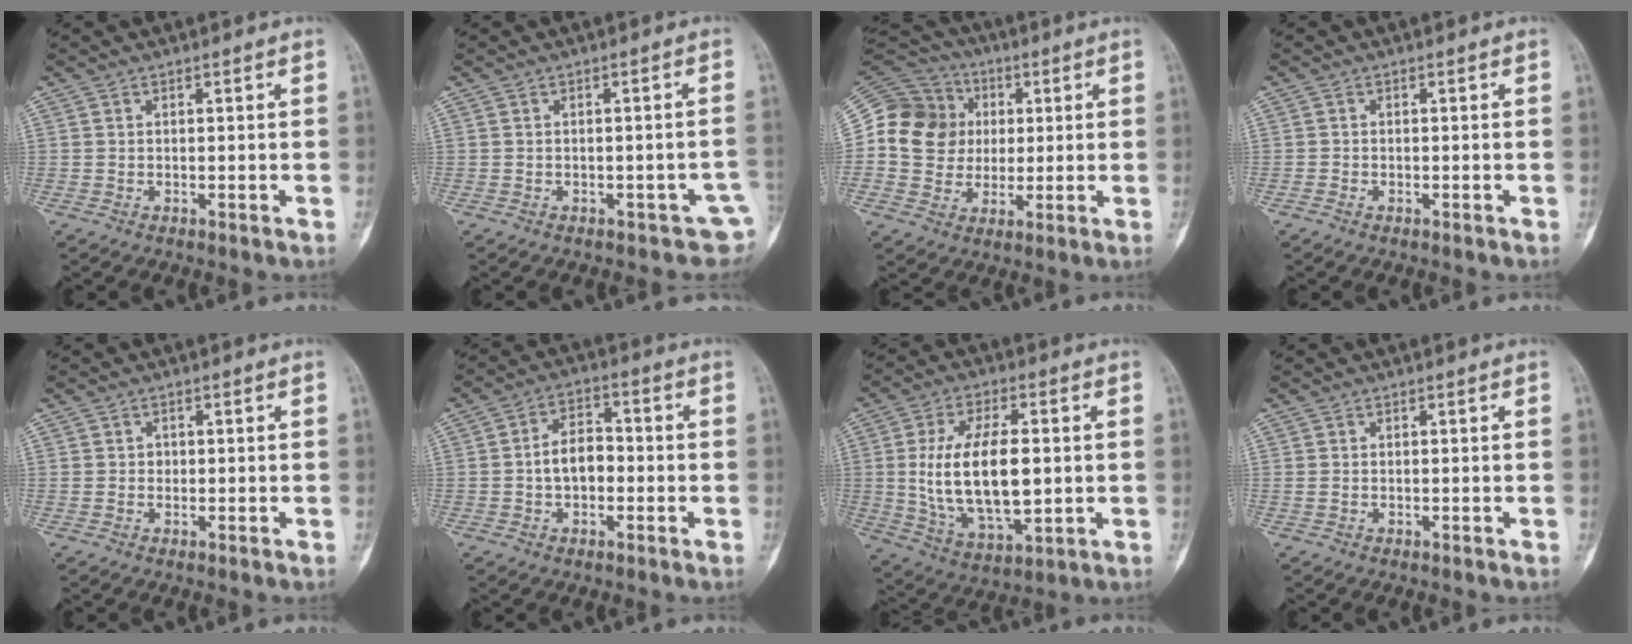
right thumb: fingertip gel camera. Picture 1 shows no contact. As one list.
[{"total": 4.0, "force": [-1.6, 2.3, 2.9], "torque": [-0.013, 0.011, -0.018]}, {"total": 16.5, "force": [1.6, 15.2, 6.2], "torque": [-0.092, 0.031, 0.031]}, {"total": 0.6, "force": [-0.4, 0.3, 0.3], "torque": [-0.009, 0.000, -0.011]}, {"total": 1.0, "force": [0.0, 1.0, 0.4], "torque": [-0.003, 0.002, 0.001]}, {"total": 7.3, "force": [-0.9, 4.8, 5.4], "torque": [-0.076, 0.026, -0.021]}, {"total": 17.8, "force": [0.7, 8.8, 15.4], "torque": [-0.272, -0.007, 0.025]}, {"total": 0.5, "force": [0.0, 0.4, 0.3], "torque": [-0.012, 0.002, 0.002]}]